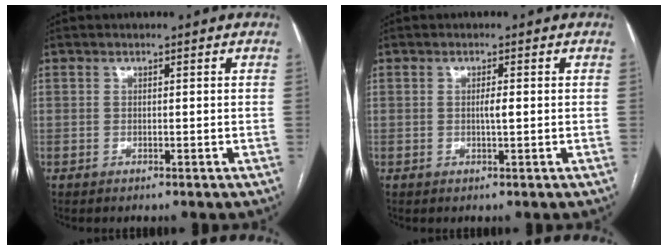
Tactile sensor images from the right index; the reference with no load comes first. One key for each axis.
{"total": 1.5, "fx": -0.1, "fy": 0.0, "fz": 1.5, "tx": -0.029, "ty": 0.000, "tz": 0.000}